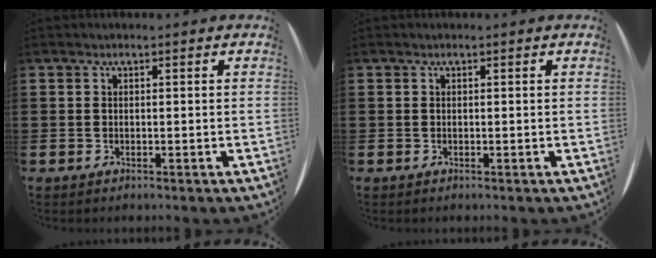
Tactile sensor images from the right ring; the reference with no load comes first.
{"total": 0.0}